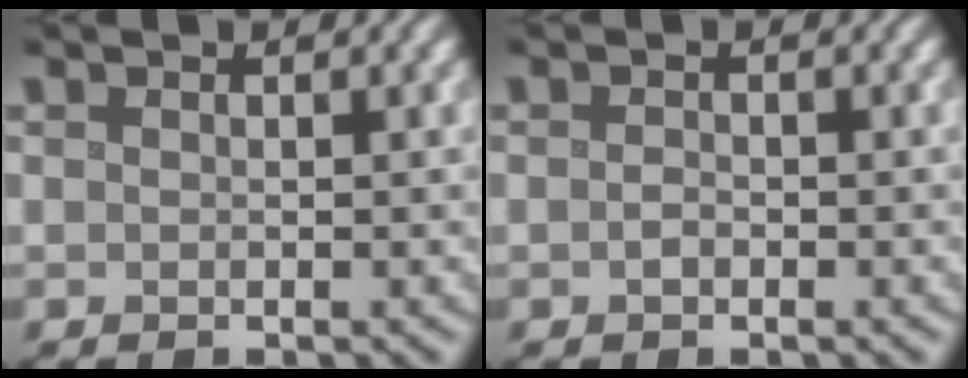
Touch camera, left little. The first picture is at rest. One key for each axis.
{"total": 0.7, "fx": -0.6, "fy": 0.3, "fz": 0.2, "tx": -0.006, "ty": -0.001, "tz": -0.013}